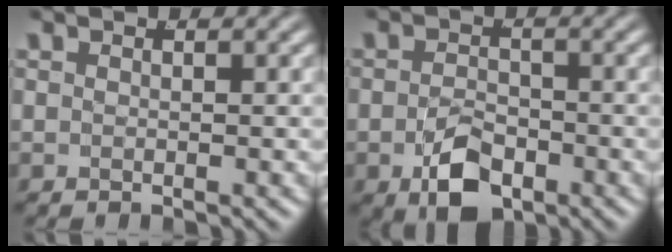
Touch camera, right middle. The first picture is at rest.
{"total": 4.9, "force": [-2.4, 2.7, 3.3], "torque": [-0.049, -0.018, -0.035]}